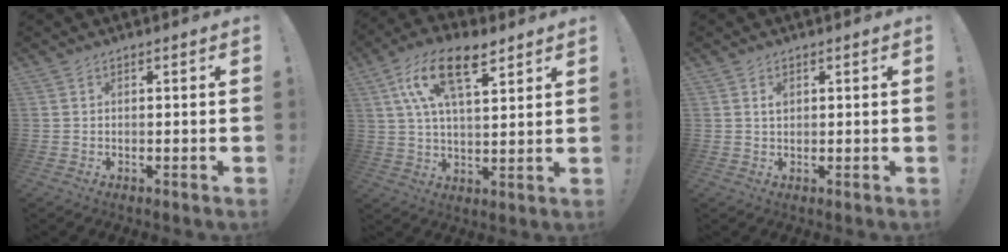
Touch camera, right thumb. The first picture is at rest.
{"total": 15.4, "force": [7.7, 6.9, 11.4], "torque": [-0.200, -0.023, 0.134]}
{"total": 1.4, "force": [0.4, 1.0, 0.9], "torque": [-0.008, -0.002, 0.006]}